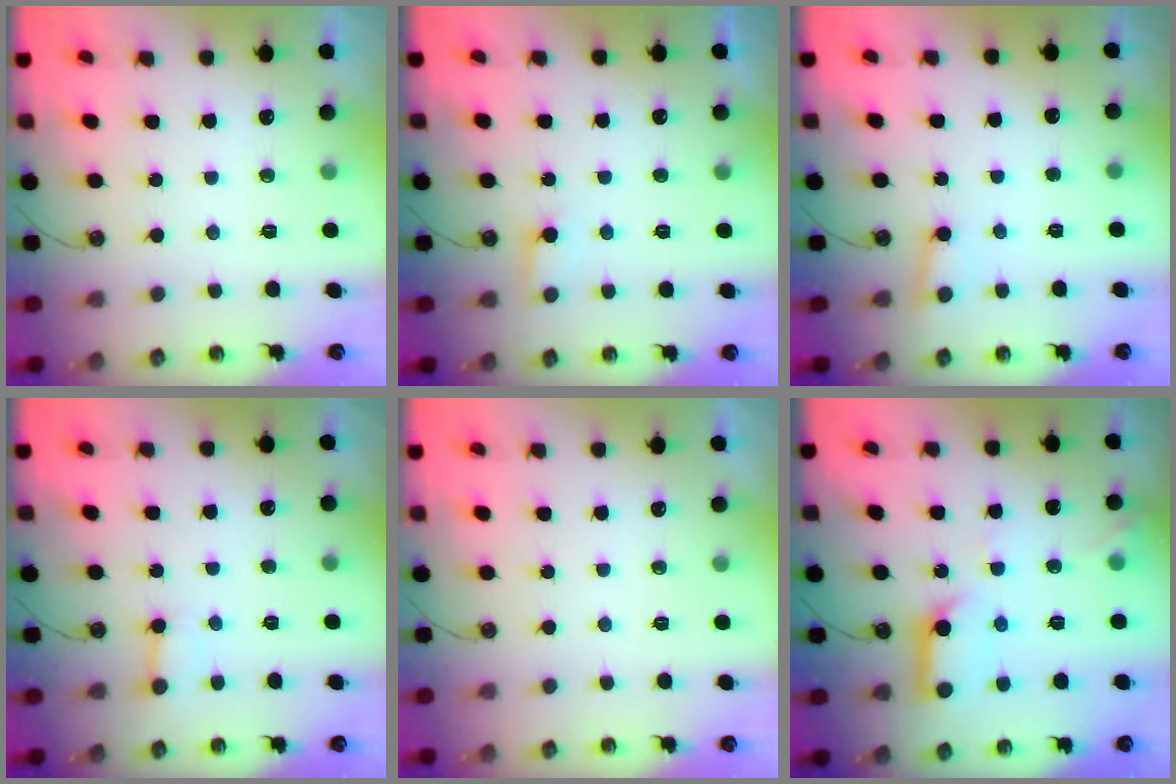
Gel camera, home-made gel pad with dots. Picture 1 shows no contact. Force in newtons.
{"total": 4.7, "press": 4.6, "slide": 0.4}
{"total": 3.2, "press": 3.2, "slide": 0.3}
{"total": 2.7, "press": 2.7, "slide": 0.5}
{"total": 0.0}
{"total": 11.9, "press": 11.8, "slide": 1.3}